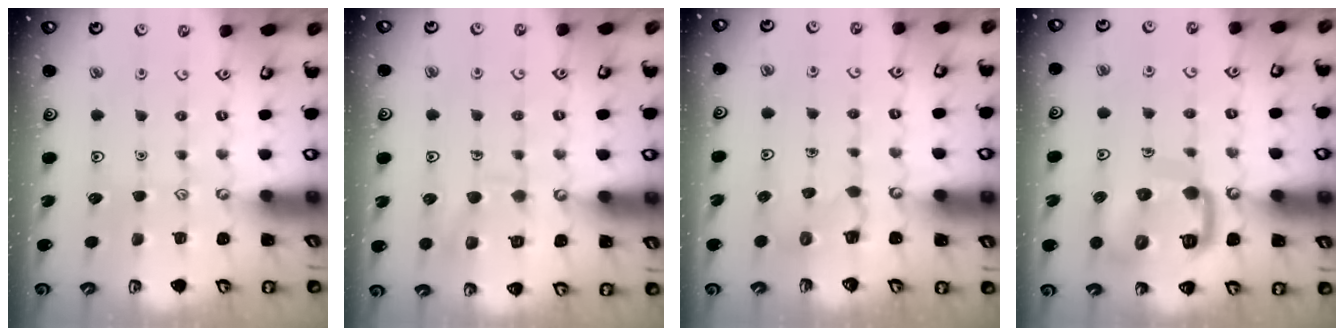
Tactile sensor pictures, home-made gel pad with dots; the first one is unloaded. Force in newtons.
{"total": 9.9, "press": 9.9, "slide": 0.9}
{"total": 3.1, "press": 3.1, "slide": 0.6}
{"total": 16.6, "press": 16.5, "slide": 1.6}